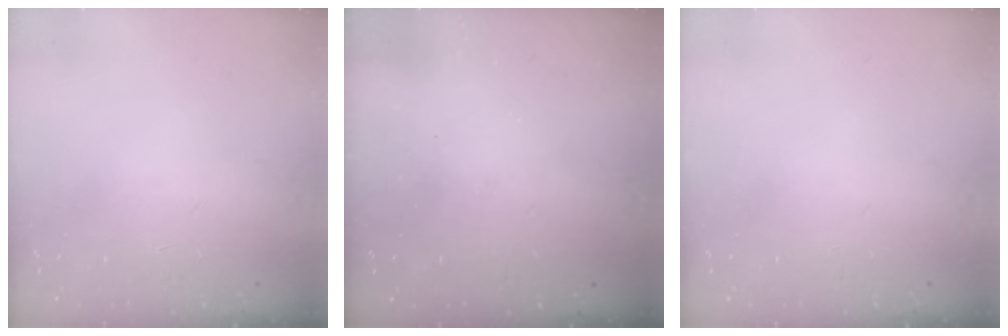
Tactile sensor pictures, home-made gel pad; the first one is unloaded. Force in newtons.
{"total": 3.2, "press": 3.1, "slide": 0.8}
{"total": 0.0}